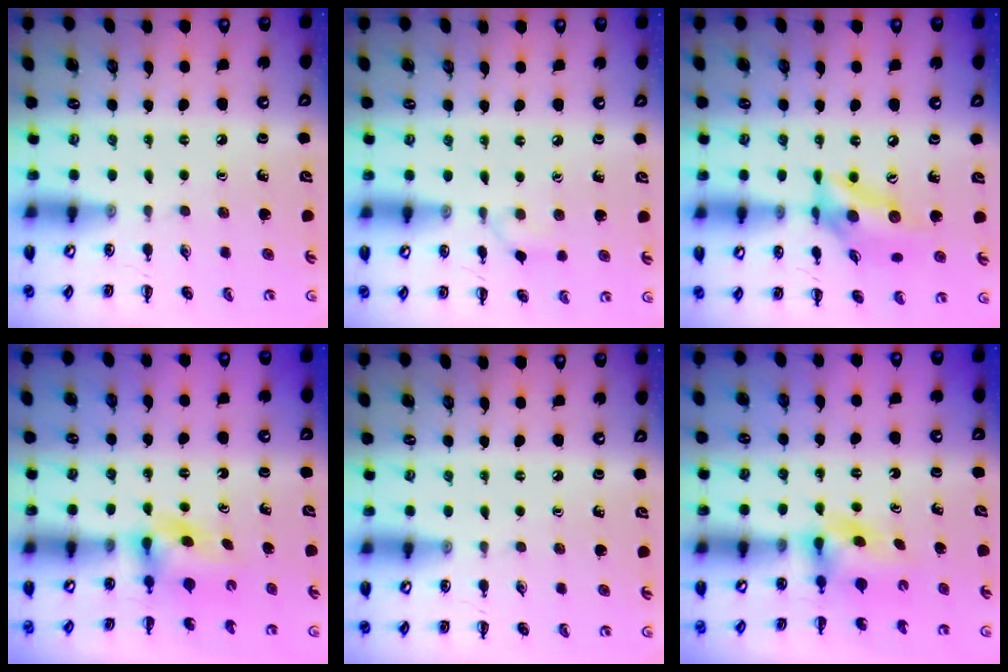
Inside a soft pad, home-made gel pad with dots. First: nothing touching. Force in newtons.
{"total": 5.0, "press": 4.6, "slide": 1.8}
{"total": 13.8, "press": 13.4, "slide": 3.2}
{"total": 3.5, "press": 3.4, "slide": 0.6}
{"total": 0.0}
{"total": 3.5, "press": 3.4, "slide": 0.6}